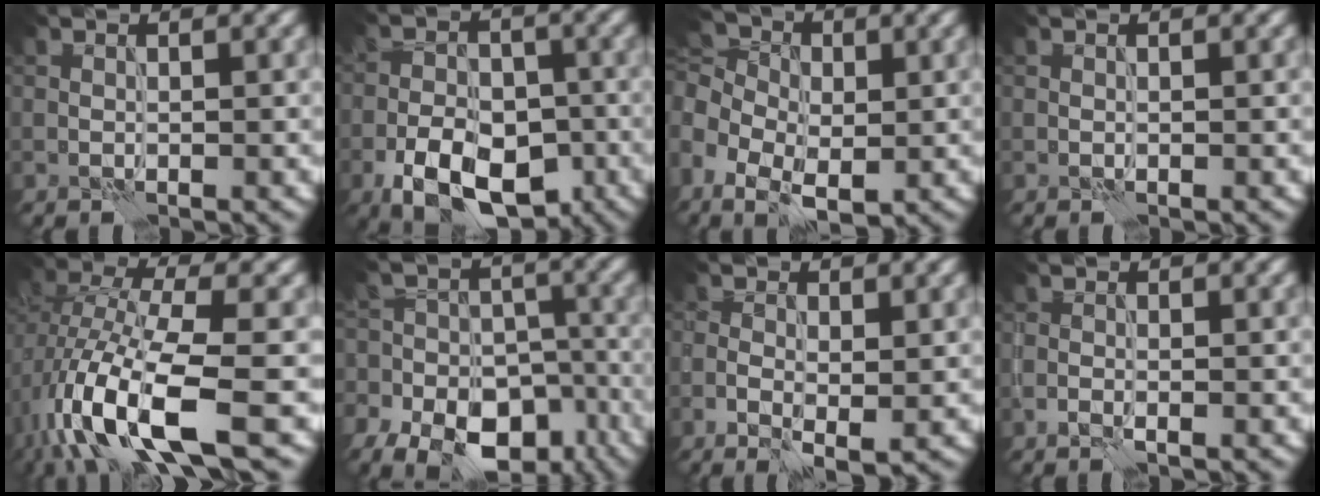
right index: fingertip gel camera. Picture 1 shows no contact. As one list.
[{"total": 8.5, "force": [-4.5, 4.7, 5.5], "torque": [-0.096, -0.008, -0.077]}, {"total": 9.2, "force": [-1.9, 6.6, 6.1], "torque": [-0.141, -0.001, -0.017]}, {"total": 0.0}, {"total": 12.3, "force": [-5.4, 4.6, 10.1], "torque": [-0.217, -0.016, -0.096]}, {"total": 14.3, "force": [-9.5, 9.0, 5.7], "torque": [-0.058, -0.041, -0.138]}, {"total": 3.2, "force": [-0.8, 1.5, 2.7], "torque": [-0.046, -0.009, -0.009]}, {"total": 0.6, "force": [-0.4, 0.1, 0.5], "torque": [-0.009, -0.002, -0.006]}]